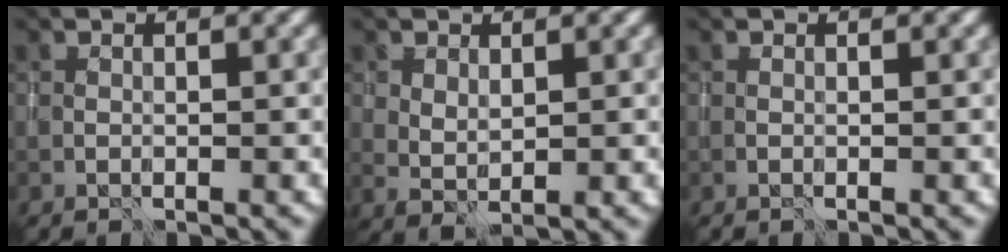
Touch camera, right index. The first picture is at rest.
{"total": 1.3, "force": [0.7, 0.8, 0.9], "torque": [-0.015, 0.000, 0.017]}
{"total": 0.0}